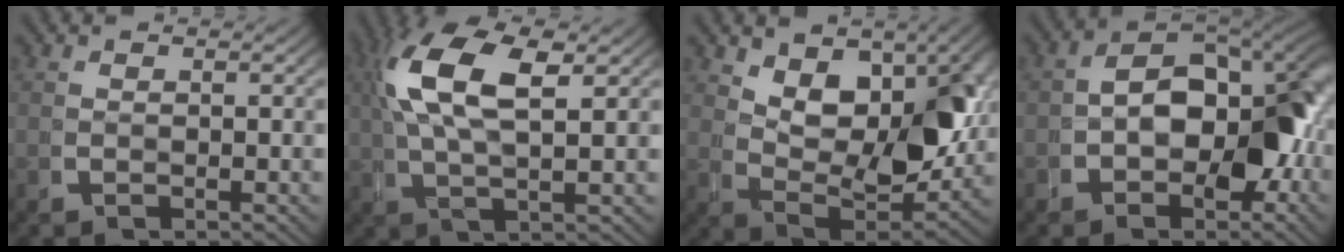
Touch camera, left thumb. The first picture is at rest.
{"total": 7.8, "force": [3.0, 3.0, 6.5], "torque": [-0.130, 0.012, 0.056]}
{"total": 9.7, "force": [1.5, 5.6, 7.7], "torque": [-0.150, -0.039, 0.043]}
{"total": 11.4, "force": [-0.8, 7.4, 8.6], "torque": [-0.123, -0.008, -0.013]}